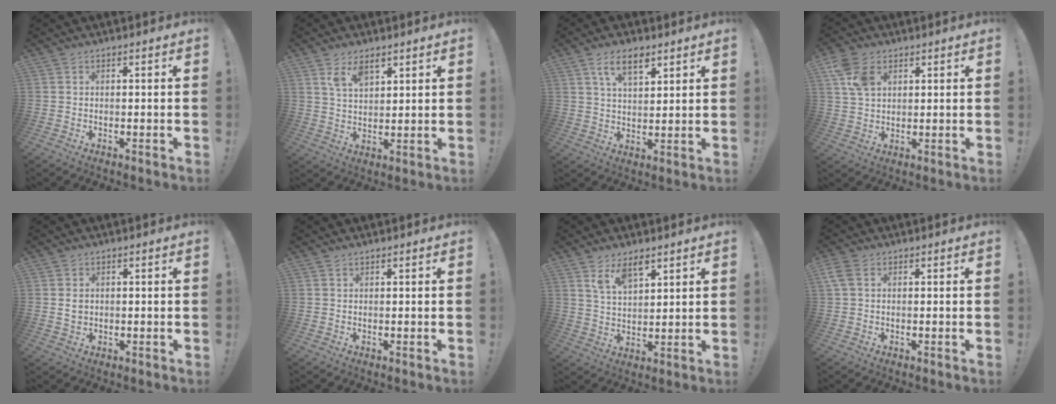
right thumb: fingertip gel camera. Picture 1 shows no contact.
{"total": 6.5, "force": [4.6, 3.2, 3.3], "torque": [-0.062, -0.019, 0.085]}
{"total": 8.3, "force": [4.8, 3.7, 5.7], "torque": [-0.096, -0.011, 0.085]}
{"total": 8.6, "force": [3.7, 5.9, 5.1], "torque": [-0.097, 0.000, 0.073]}
{"total": 2.2, "force": [0.5, 1.9, 1.1], "torque": [-0.021, 0.006, 0.009]}
{"total": 0.6, "force": [0.5, 0.2, 0.3], "torque": [-0.006, 0.001, 0.009]}
{"total": 7.2, "force": [5.4, 2.9, 3.8], "torque": [-0.074, -0.024, 0.098]}
{"total": 3.0, "force": [1.2, 1.8, 2.2], "torque": [-0.047, 0.007, 0.024]}